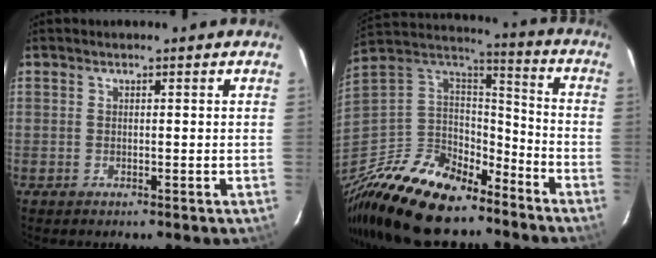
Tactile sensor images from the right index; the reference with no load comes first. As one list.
[{"total": 22.9, "force": [-16.6, 10.5, 11.7], "torque": [-0.271, 0.002, -0.283]}]